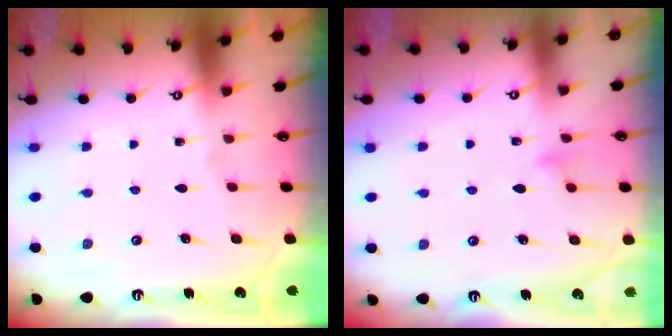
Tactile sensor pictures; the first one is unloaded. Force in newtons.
{"total": 7.6, "press": 7.6, "slide": 0.7}